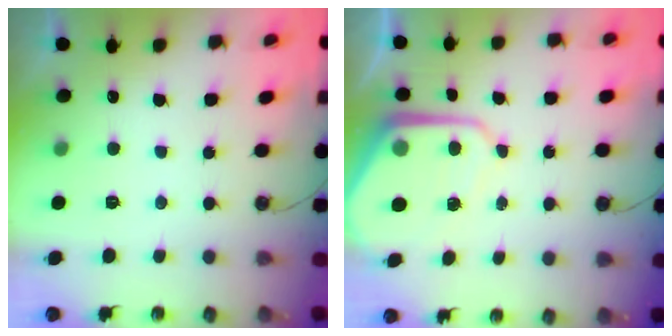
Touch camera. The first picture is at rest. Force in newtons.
{"total": 8.3, "press": 8.3, "slide": 0.7}